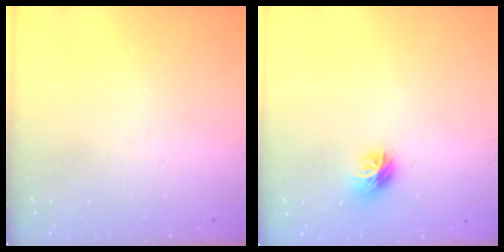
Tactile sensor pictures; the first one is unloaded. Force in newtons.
{"total": 8.1, "press": 8.1, "slide": 0.2}